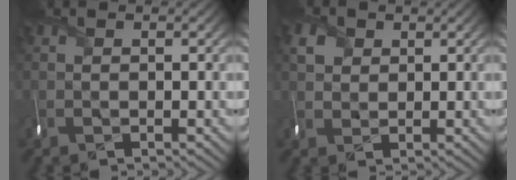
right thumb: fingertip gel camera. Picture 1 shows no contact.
{"total": 1.6, "force": [0.8, 1.2, -0.6], "torque": [-0.001, 0.001, 0.010]}